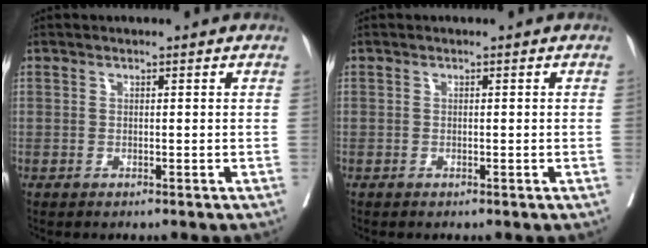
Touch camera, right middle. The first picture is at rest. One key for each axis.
{"total": 0.0}